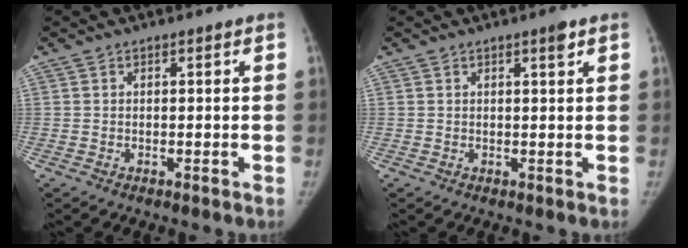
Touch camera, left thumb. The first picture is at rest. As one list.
[{"total": 1.6, "force": [0.9, 0.1, 1.2], "torque": [-0.018, -0.004, 0.014]}]